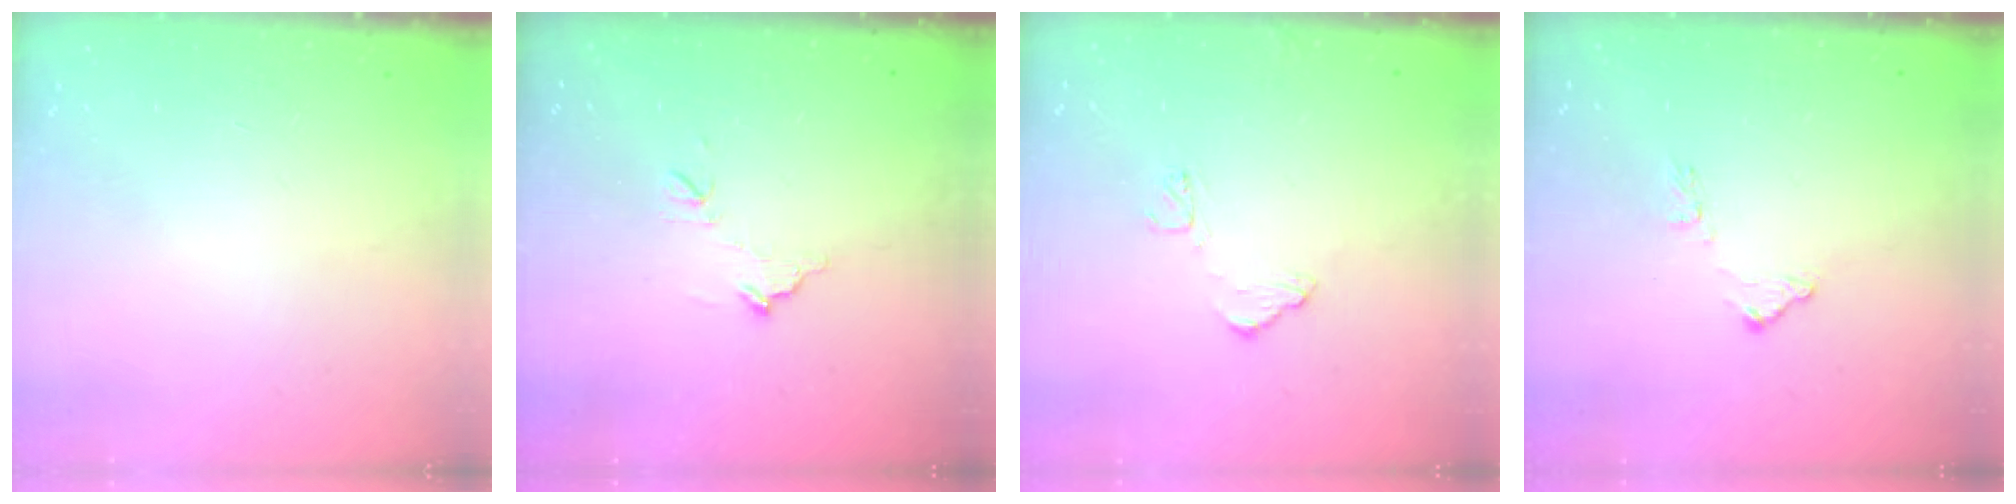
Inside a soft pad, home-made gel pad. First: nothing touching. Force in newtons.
{"total": 7.9, "press": 7.9, "slide": 0.3}
{"total": 8.3, "press": 8.3, "slide": 0.3}
{"total": 9.3, "press": 9.3, "slide": 0.5}